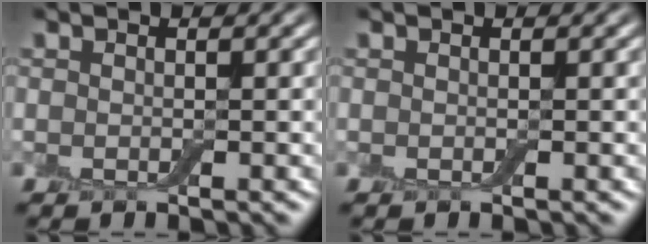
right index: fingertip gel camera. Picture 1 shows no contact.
{"total": 0.0}